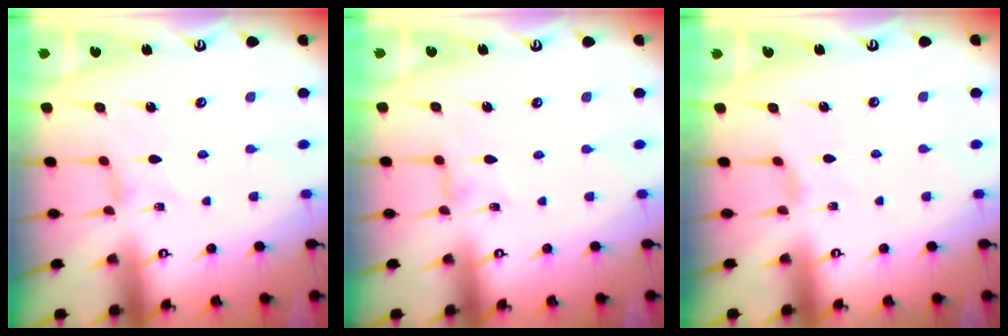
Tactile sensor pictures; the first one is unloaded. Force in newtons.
{"total": 1.2, "press": 1.1, "slide": 0.3}
{"total": 1.4, "press": 1.3, "slide": 0.5}